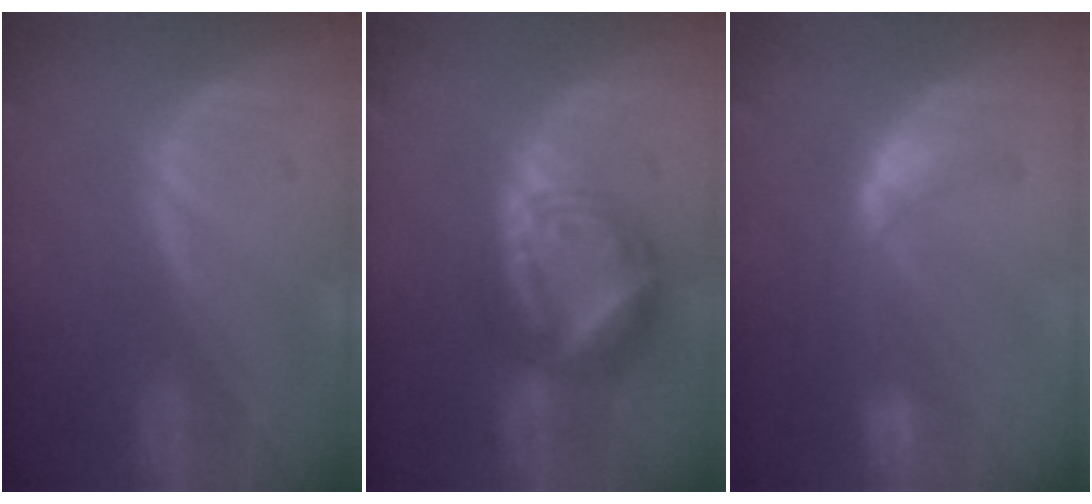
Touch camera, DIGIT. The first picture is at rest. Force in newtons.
{"total": 9.0, "press": 8.9, "slide": 0.8}
{"total": 6.0, "press": 5.4, "slide": 2.6}